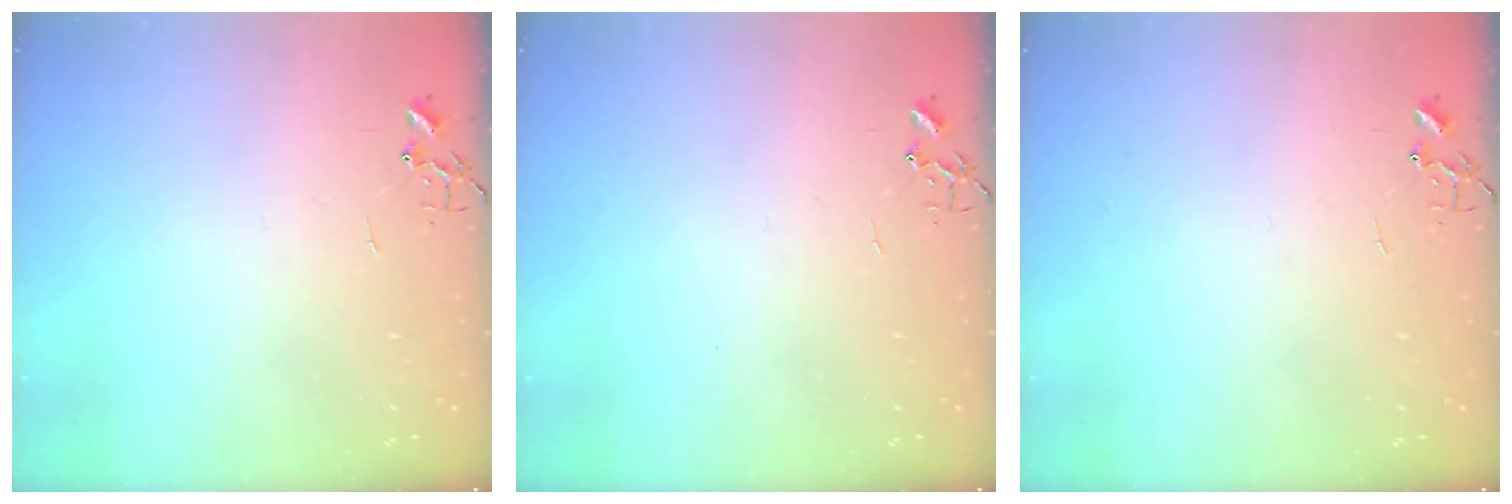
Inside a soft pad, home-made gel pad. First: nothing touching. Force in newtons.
{"total": 0.0}
{"total": 0.0}